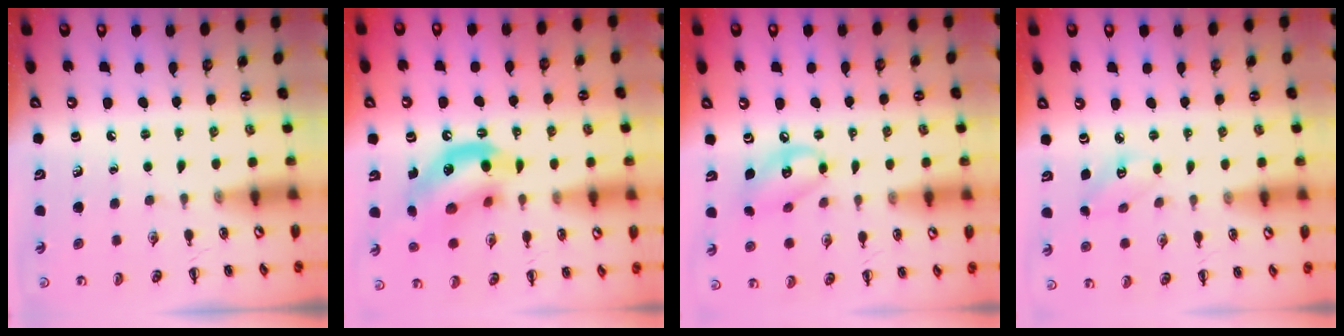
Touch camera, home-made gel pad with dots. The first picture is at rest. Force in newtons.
{"total": 14.7, "press": 14.5, "slide": 2.1}
{"total": 10.1, "press": 9.9, "slide": 1.9}
{"total": 3.2, "press": 3.1, "slide": 0.8}